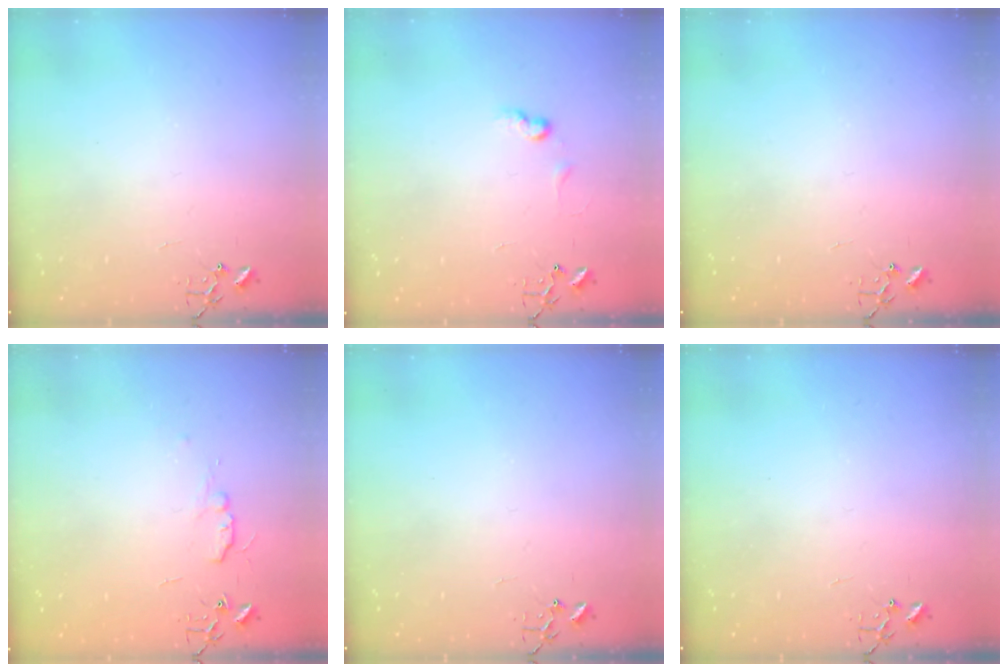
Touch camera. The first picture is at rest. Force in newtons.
{"total": 6.0, "press": 6.0, "slide": 0.8}
{"total": 0.0}
{"total": 5.6, "press": 5.5, "slide": 0.7}
{"total": 0.0}
{"total": 0.0}